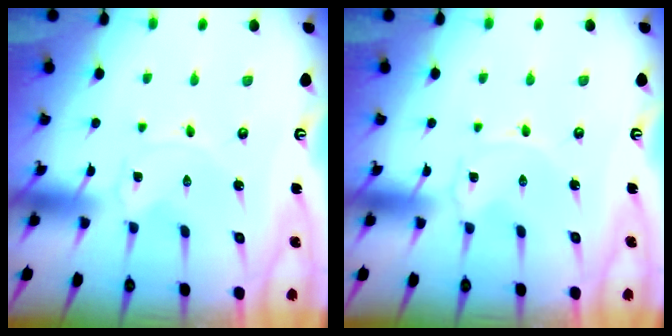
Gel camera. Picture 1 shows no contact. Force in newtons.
{"total": 0.0}